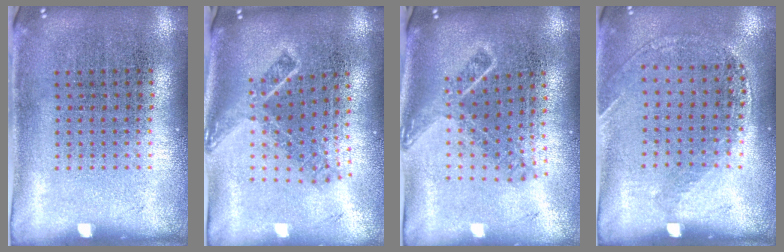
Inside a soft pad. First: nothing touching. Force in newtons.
{"total": 2.0, "press": 1.4, "slide": 1.4}
{"total": 1.7, "press": 1.2, "slide": 1.1}
{"total": 1.2, "press": 1.1, "slide": 0.5}